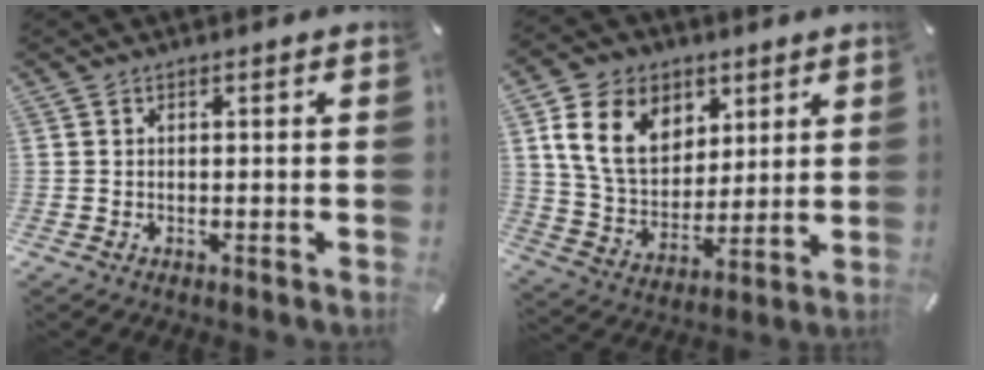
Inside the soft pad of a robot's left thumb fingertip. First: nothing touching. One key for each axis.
{"total": 14.3, "fx": 5.9, "fy": 10.8, "fz": 7.3, "tx": -0.145, "ty": -0.011, "tz": 0.113}